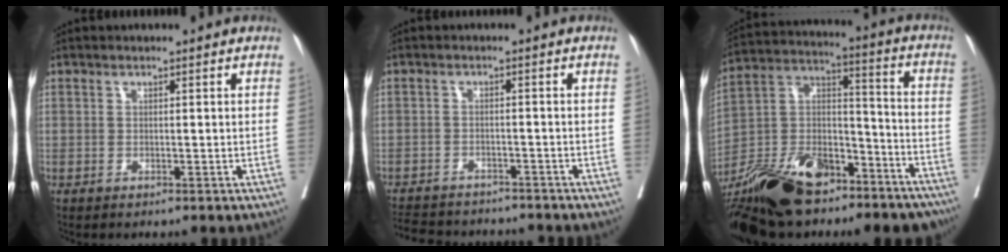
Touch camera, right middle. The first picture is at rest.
{"total": 11.4, "force": [-10.5, 3.0, 3.2], "torque": [-0.065, 0.003, -0.143]}
{"total": 27.8, "force": [-19.7, 11.4, 16.0], "torque": [-0.310, -0.001, -0.328]}